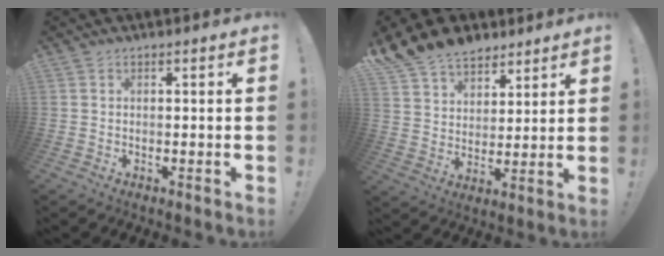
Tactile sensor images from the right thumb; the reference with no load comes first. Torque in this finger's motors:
{"motor_torque": [-0.72, 1.03, 0.13, 0.18, 0.05]}